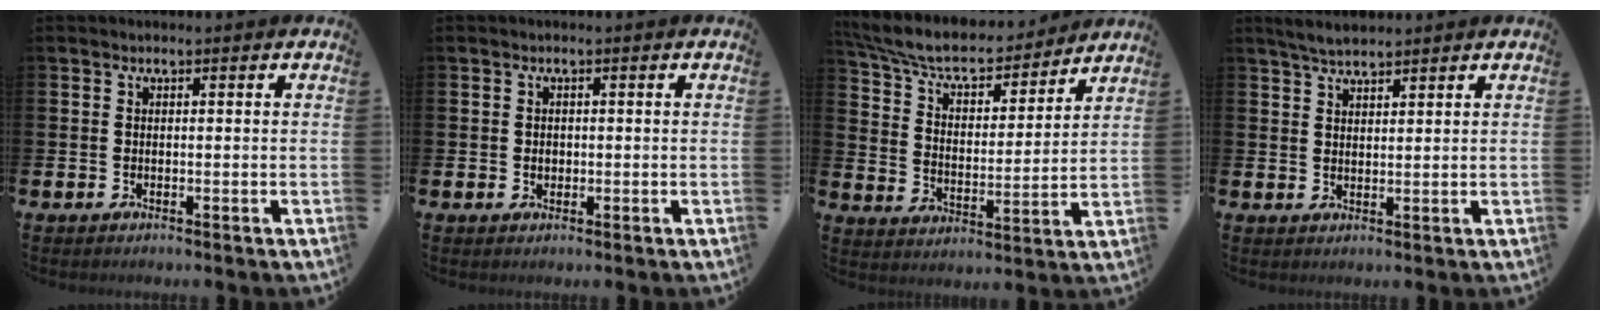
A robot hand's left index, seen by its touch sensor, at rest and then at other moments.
{"total": 1.0, "force": [0.0, 0.9, 0.5], "torque": [0.003, 0.002, -0.004]}
{"total": 8.0, "force": [7.2, 2.2, 2.7], "torque": [-0.094, -0.050, 0.124]}
{"total": 3.5, "force": [3.3, 0.6, 1.1], "torque": [-0.029, -0.007, 0.060]}